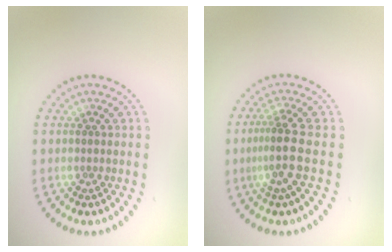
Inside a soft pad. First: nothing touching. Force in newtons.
{"total": 3.1, "press": 2.4, "slide": 1.9}